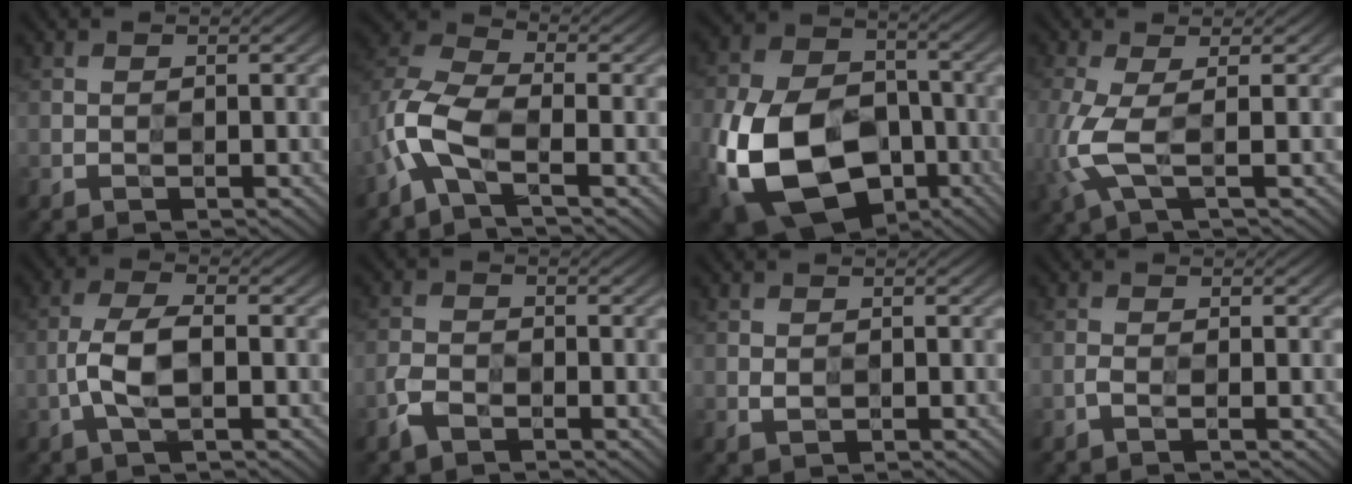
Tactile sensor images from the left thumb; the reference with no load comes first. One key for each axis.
{"total": 8.7, "fx": -3.5, "fy": 4.5, "fz": 6.6, "tx": -0.152, "ty": 0.001, "tz": -0.084}
{"total": 17.5, "fx": -6.5, "fy": 12.3, "fz": 10.7, "tx": -0.246, "ty": -0.045, "tz": -0.113}
{"total": 5.1, "fx": -0.8, "fy": 1.6, "fz": 4.8, "tx": -0.137, "ty": 0.001, "tz": -0.019}
{"total": 5.1, "fx": -1.6, "fy": 2.0, "fz": 4.4, "tx": -0.090, "ty": 0.006, "tz": -0.030}
{"total": 2.9, "fx": -2.3, "fy": 1.6, "fz": 1.0, "tx": -0.018, "ty": -0.001, "tz": -0.050}
{"total": 0.7, "fx": 0.5, "fy": 0.5, "fz": -0.1, "tx": 0.001, "ty": 0.000, "tz": 0.013}
{"total": 0.9, "fx": -0.8, "fy": 0.2, "fz": 0.3, "tx": -0.003, "ty": 0.000, "tz": -0.015}